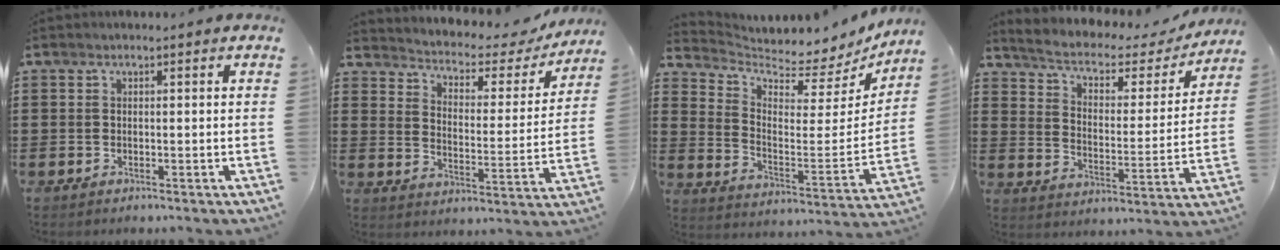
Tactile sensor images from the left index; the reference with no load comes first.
{"total": 2.8, "force": [2.3, 1.2, 1.0], "torque": [-0.038, -0.023, 0.028]}
{"total": 3.5, "force": [3.3, 1.1, 0.4], "torque": [-0.036, -0.046, 0.051]}
{"total": 4.0, "force": [2.8, 1.7, 2.2], "torque": [-0.061, -0.020, 0.038]}